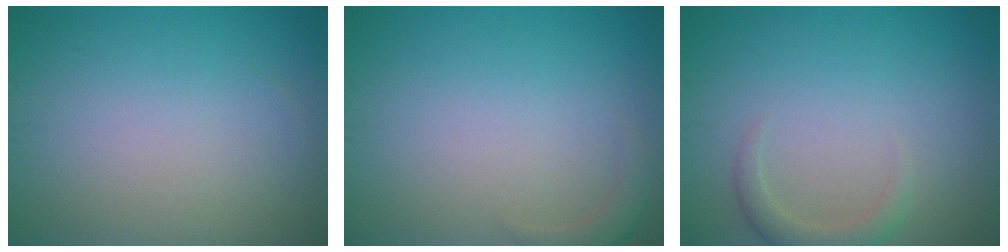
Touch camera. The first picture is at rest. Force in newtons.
{"total": 1.6, "press": 1.6, "slide": 0.3}
{"total": 2.0, "press": 2.0, "slide": 0.3}